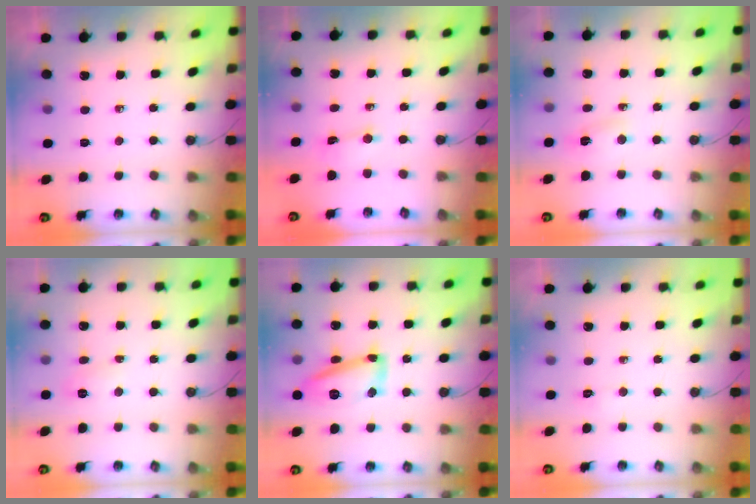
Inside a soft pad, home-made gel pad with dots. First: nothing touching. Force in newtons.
{"total": 0.8, "press": 0.7, "slide": 0.5}
{"total": 2.9, "press": 1.6, "slide": 2.4}
{"total": 3.8, "press": 3.8, "slide": 0.5}
{"total": 14.2, "press": 14.2, "slide": 0.6}
{"total": 2.9, "press": 2.6, "slide": 1.4}